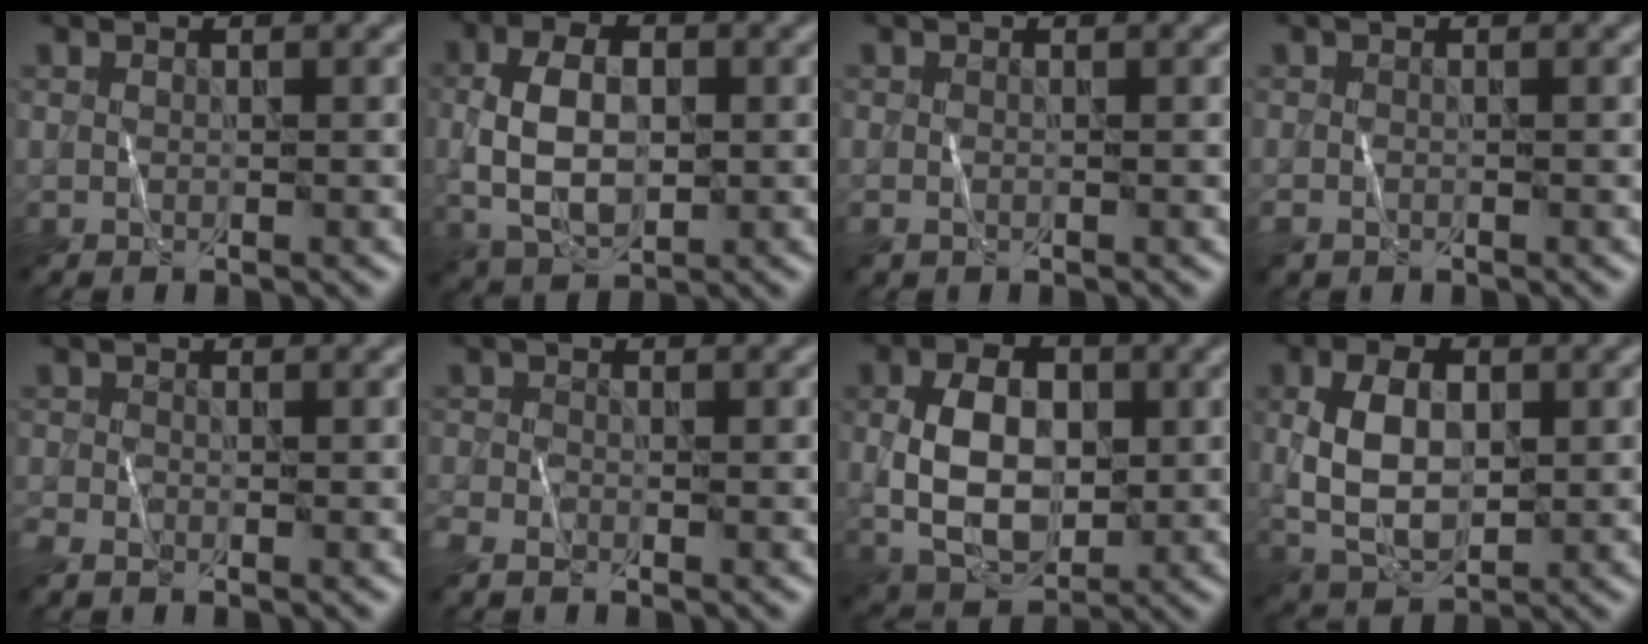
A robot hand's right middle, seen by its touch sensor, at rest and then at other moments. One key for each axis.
{"total": 5.9, "fx": -0.3, "fy": 3.5, "fz": 4.7, "tx": -0.093, "ty": 0.004, "tz": -0.007}
{"total": 1.0, "fx": -0.3, "fy": 0.6, "fz": 0.7, "tx": -0.017, "ty": -0.001, "tz": -0.007}
{"total": 1.1, "fx": -0.6, "fy": 0.7, "fz": 0.6, "tx": -0.014, "ty": -0.001, "tz": -0.012}
{"total": 1.5, "fx": -1.2, "fy": 0.5, "fz": 0.7, "tx": -0.017, "ty": -0.005, "tz": -0.031}
{"total": 1.8, "fx": -1.5, "fy": 0.7, "fz": 0.8, "tx": -0.020, "ty": -0.007, "tz": -0.039}
{"total": 7.7, "fx": -0.2, "fy": 4.9, "fz": 6.0, "tx": -0.113, "ty": 0.004, "tz": -0.008}
{"total": 6.5, "fx": 0.2, "fy": 3.9, "fz": 5.2, "tx": -0.103, "ty": 0.004, "tz": 0.002}